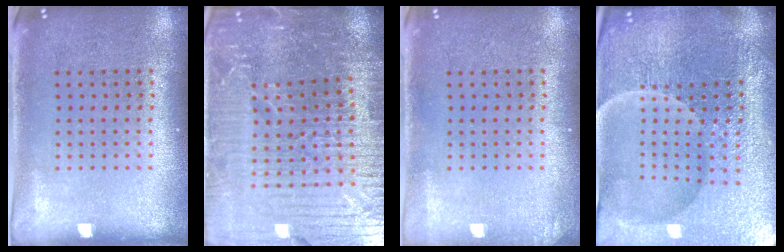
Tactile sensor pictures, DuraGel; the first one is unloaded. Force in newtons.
{"total": 5.9, "press": 5.3, "slide": 2.6}
{"total": 0.7, "press": 0.7, "slide": 0.1}
{"total": 5.5, "press": 5.2, "slide": 1.8}